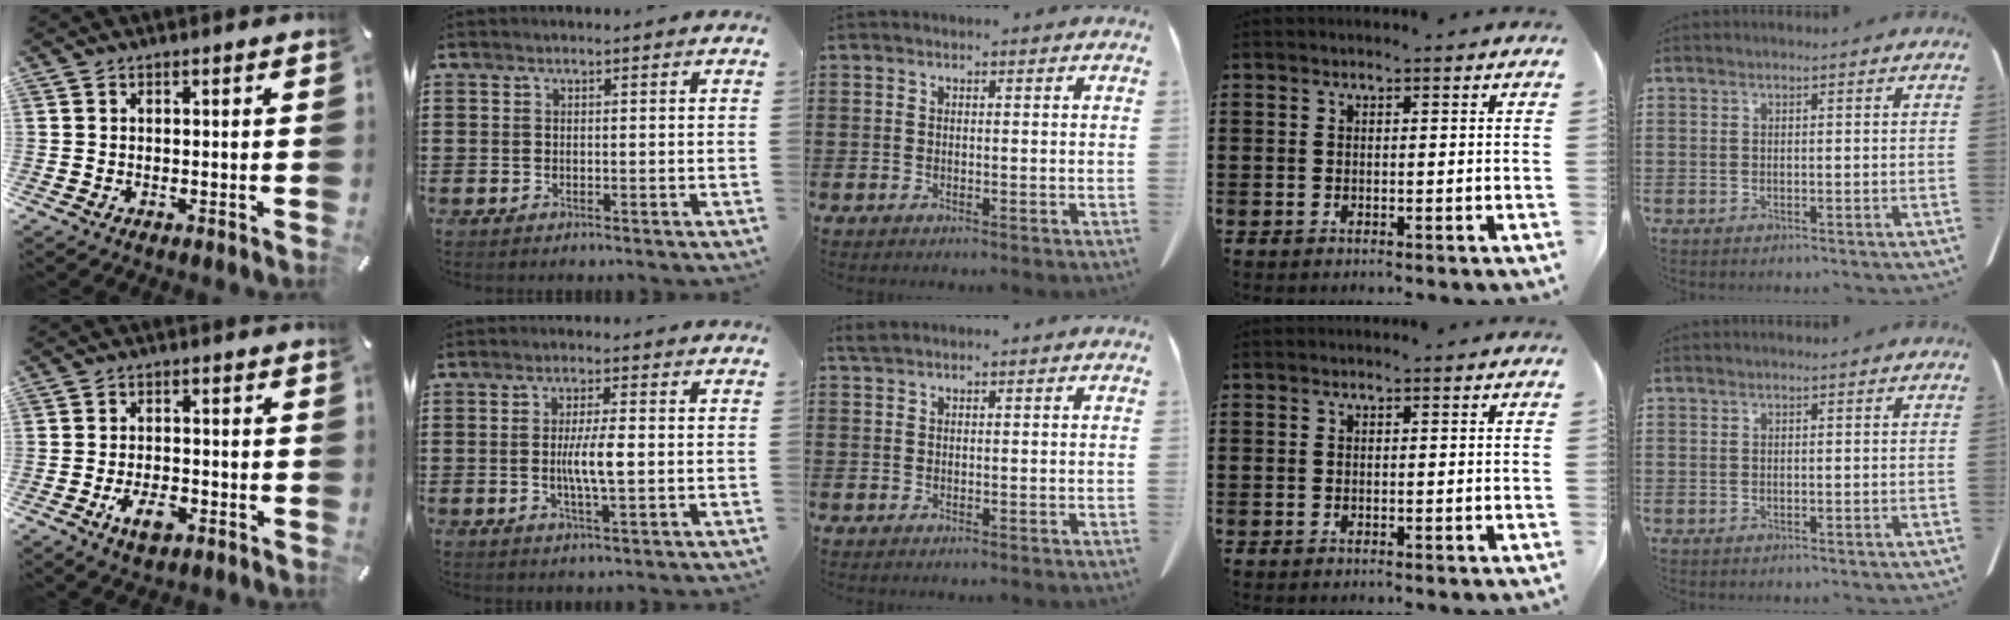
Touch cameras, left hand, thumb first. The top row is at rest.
{"thumb": {"total": 6.1, "force": [-3.0, 3.1, 4.3], "torque": [-0.091, 0.010, -0.057]}, "index": {"total": 5.2, "force": [-0.2, 0.9, 5.2], "torque": [-0.099, -0.002, -0.008]}, "middle": {"total": 0.9, "force": [0.7, 0.1, 0.5], "torque": [-0.012, 0.000, 0.014]}}